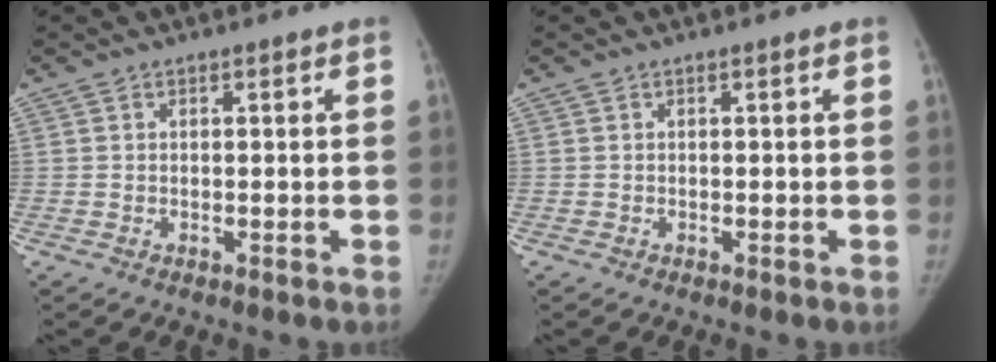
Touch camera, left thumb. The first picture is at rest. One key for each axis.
{"total": 0.0}